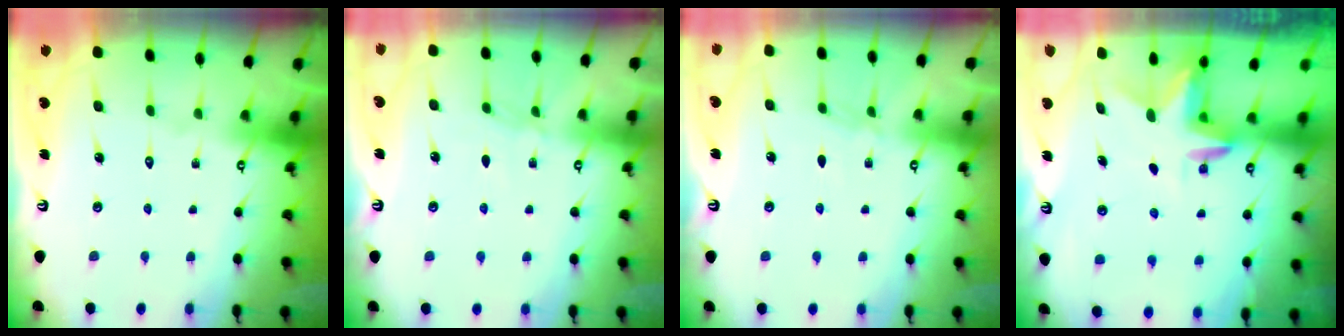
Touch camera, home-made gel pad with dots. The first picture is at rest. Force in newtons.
{"total": 4.3, "press": 4.2, "slide": 0.5}
{"total": 3.5, "press": 3.5, "slide": 0.5}
{"total": 3.0, "press": 3.0, "slide": 0.2}